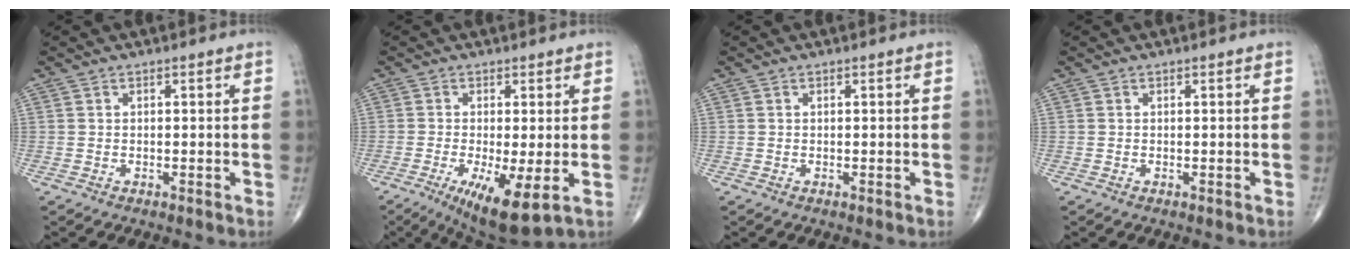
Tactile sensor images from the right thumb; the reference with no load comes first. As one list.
[{"total": 10.0, "force": [-3.0, 2.5, 9.2], "torque": [-0.158, -0.023, -0.042]}, {"total": 0.0}, {"total": 0.0}]